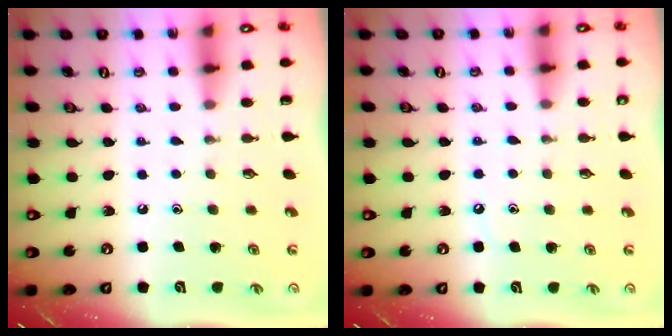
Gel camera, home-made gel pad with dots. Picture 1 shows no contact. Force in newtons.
{"total": 3.4, "press": 3.4, "slide": 0.4}